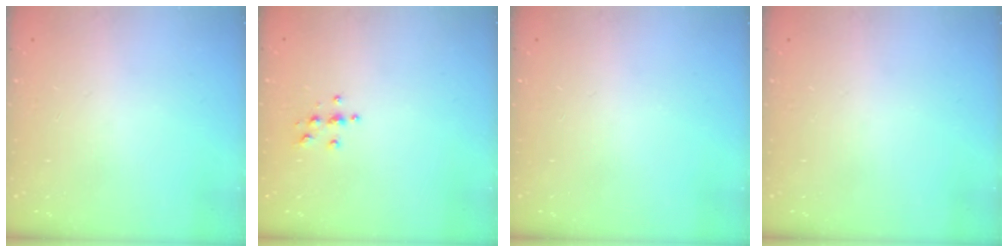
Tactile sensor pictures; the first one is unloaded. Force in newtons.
{"total": 3.8, "press": 3.8, "slide": 0.4}
{"total": 0.0}
{"total": 0.0}